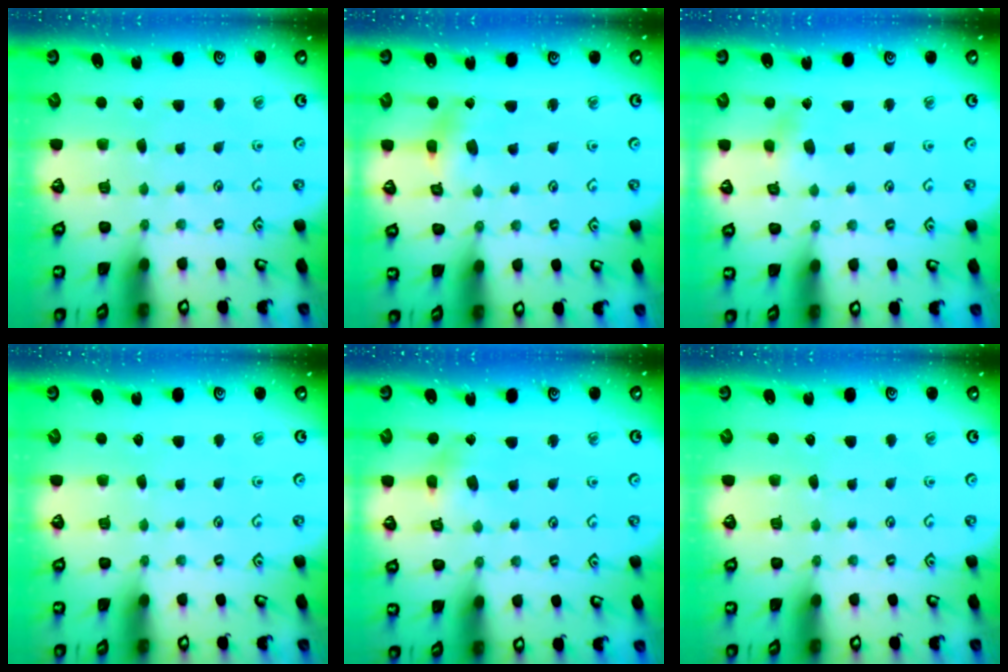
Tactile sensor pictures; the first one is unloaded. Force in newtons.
{"total": 2.8, "press": 2.7, "slide": 0.4}
{"total": 2.5, "press": 2.4, "slide": 0.7}
{"total": 0.0}
{"total": 4.0, "press": 4.0, "slide": 0.6}
{"total": 0.0}